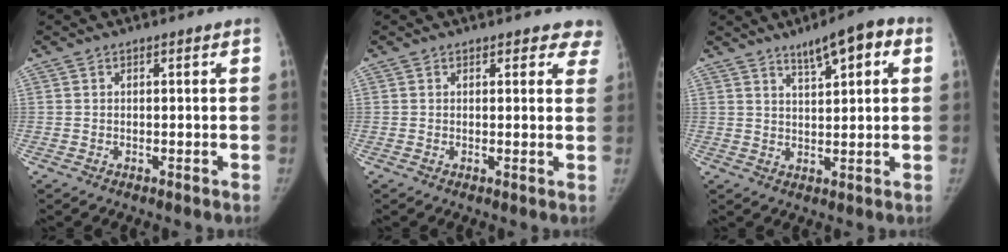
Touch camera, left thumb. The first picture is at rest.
{"total": 5.4, "force": [4.7, 2.5, 1.0], "torque": [0.039, -0.017, 0.033]}
{"total": 7.8, "force": [4.0, 2.3, 6.4], "torque": [-0.084, -0.005, 0.059]}